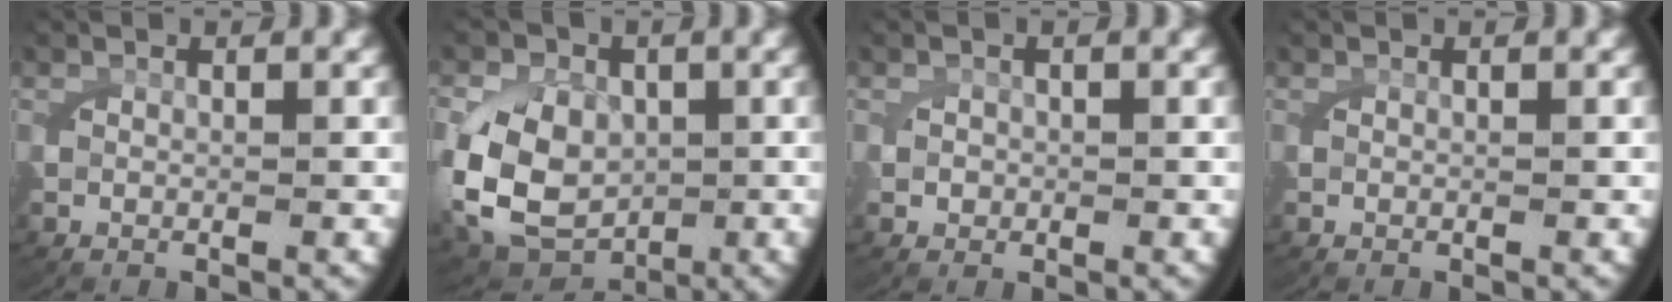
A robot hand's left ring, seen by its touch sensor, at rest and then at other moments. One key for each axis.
{"total": 10.1, "fx": -1.3, "fy": 8.6, "fz": 5.0, "tx": -0.126, "ty": -0.039, "tz": -0.011}
{"total": 0.6, "fx": 0.0, "fy": 0.6, "fz": 0.2, "tx": -0.011, "ty": -0.003, "tz": 0.004}
{"total": 0.0}